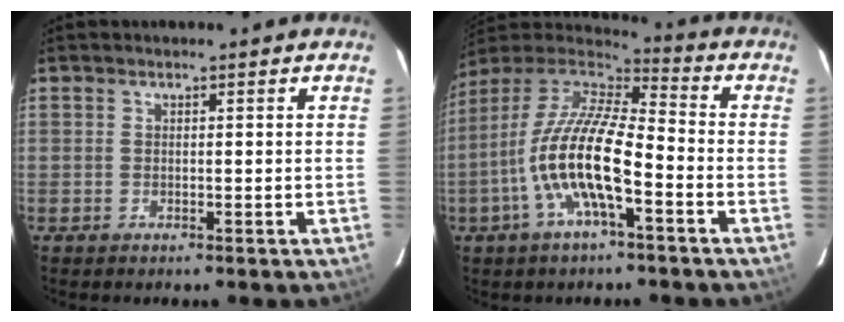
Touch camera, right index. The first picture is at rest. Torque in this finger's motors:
{"motor_torque": [1.20, -0.72, 1.05, 0.21]}